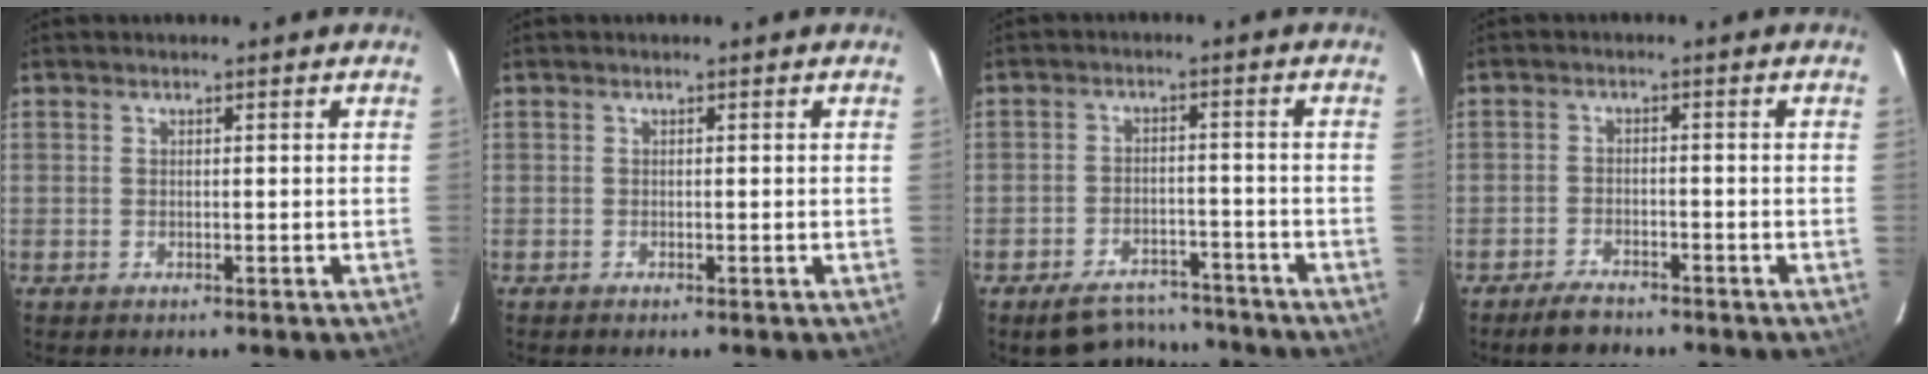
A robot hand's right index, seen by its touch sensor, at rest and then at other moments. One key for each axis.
{"total": 0.0}
{"total": 9.9, "fx": -8.6, "fy": 4.0, "fz": 2.8, "tx": -0.066, "ty": 0.010, "tz": -0.111}
{"total": 4.6, "fx": -3.9, "fy": 1.7, "fz": 1.7, "tx": -0.048, "ty": 0.003, "tz": -0.066}